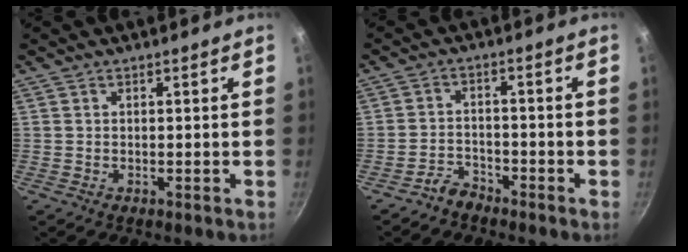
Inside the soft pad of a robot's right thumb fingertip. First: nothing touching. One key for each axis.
{"total": 3.3, "fx": -3.0, "fy": 1.3, "fz": 0.5, "tx": -0.001, "ty": 0.036, "tz": -0.056}